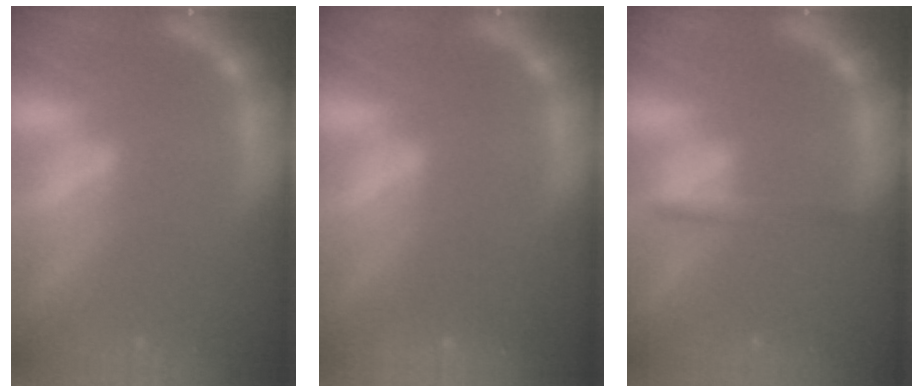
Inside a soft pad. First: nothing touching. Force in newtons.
{"total": 10.0}
{"total": 1.9}